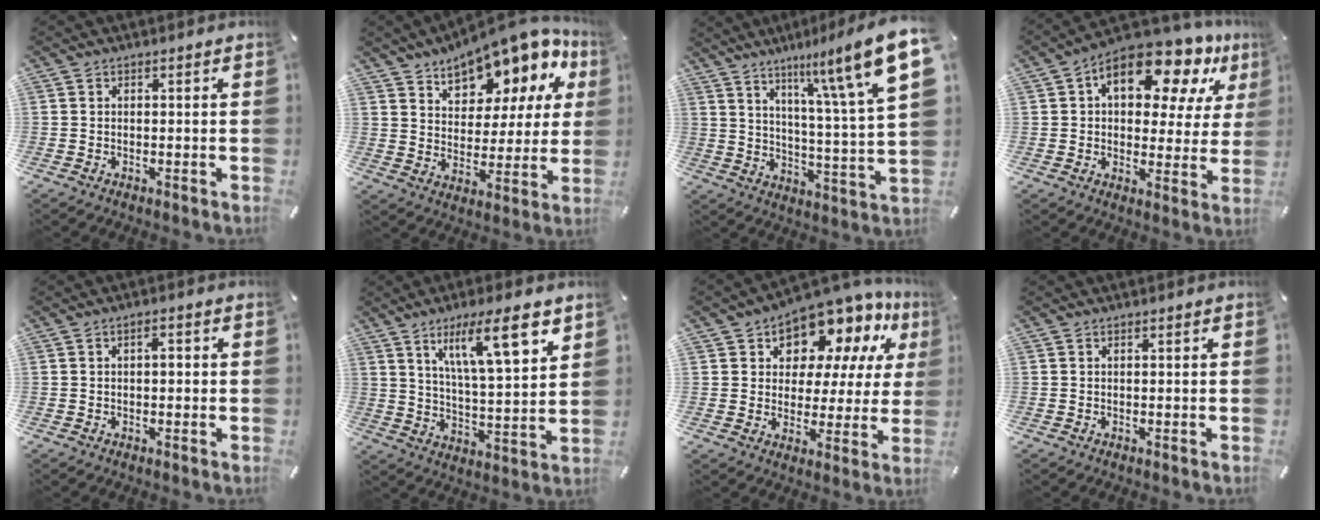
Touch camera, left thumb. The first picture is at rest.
{"total": 14.6, "force": [11.7, 6.6, 5.8], "torque": [-0.090, -0.092, 0.200]}
{"total": 17.9, "force": [11.1, 2.9, 13.8], "torque": [-0.213, -0.066, 0.169]}
{"total": 16.2, "force": [9.2, 8.5, 10.4], "torque": [-0.157, -0.047, 0.154]}
{"total": 2.1, "force": [0.3, 1.1, 1.8], "torque": [-0.028, 0.003, 0.001]}
{"total": 15.4, "force": [9.1, 4.1, 11.7], "torque": [-0.180, -0.043, 0.144]}
{"total": 12.0, "force": [9.3, 6.4, 4.0], "torque": [-0.070, -0.089, 0.165]}
{"total": 0.0}